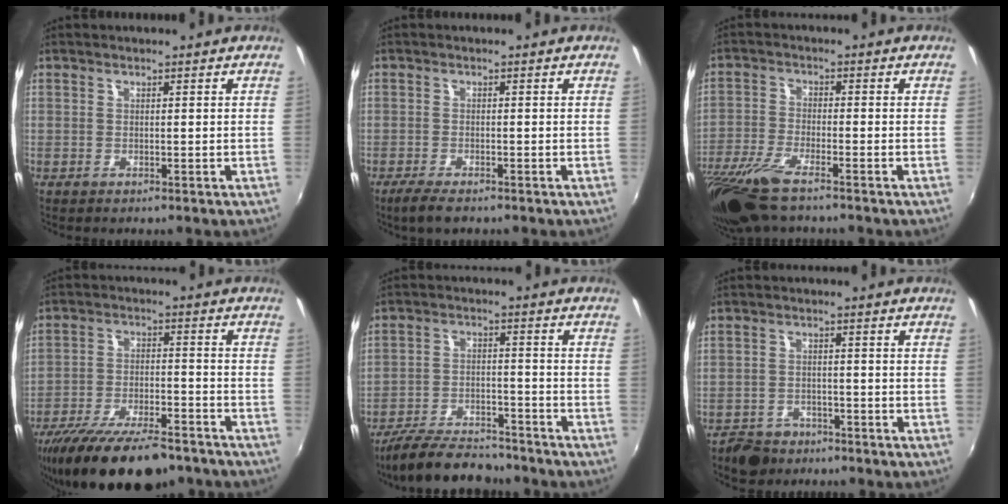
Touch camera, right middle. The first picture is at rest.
{"total": 3.6, "force": [-2.7, 1.0, 2.2], "torque": [-0.058, -0.012, -0.052]}
{"total": 11.8, "force": [-9.0, 2.3, 7.3], "torque": [-0.169, -0.044, -0.174]}
{"total": 19.5, "force": [-15.4, 5.9, 10.5], "torque": [-0.205, -0.037, -0.238]}
{"total": 13.2, "force": [-11.6, 4.0, 5.1], "torque": [-0.126, -0.008, -0.184]}
{"total": 6.5, "force": [-4.9, 3.9, 1.7], "torque": [-0.055, 0.004, -0.079]}